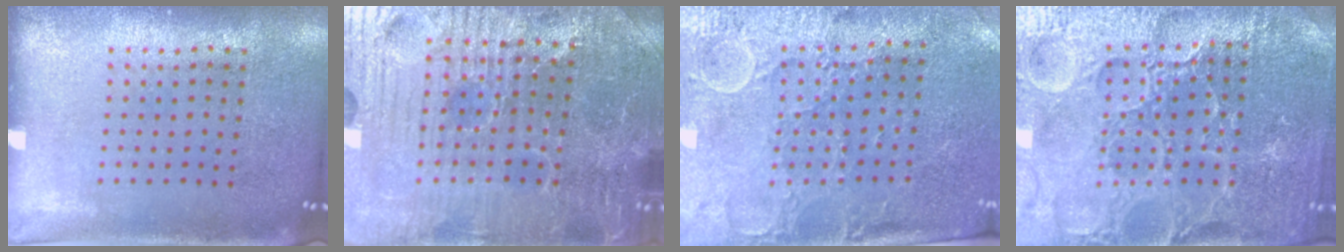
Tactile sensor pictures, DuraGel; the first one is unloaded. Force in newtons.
{"total": 5.3, "press": 5.1, "slide": 1.5}
{"total": 2.9, "press": 2.6, "slide": 1.3}
{"total": 5.2, "press": 4.8, "slide": 1.9}